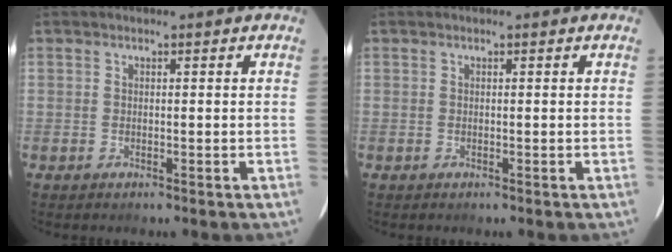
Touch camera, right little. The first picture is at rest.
{"total": 0.0}